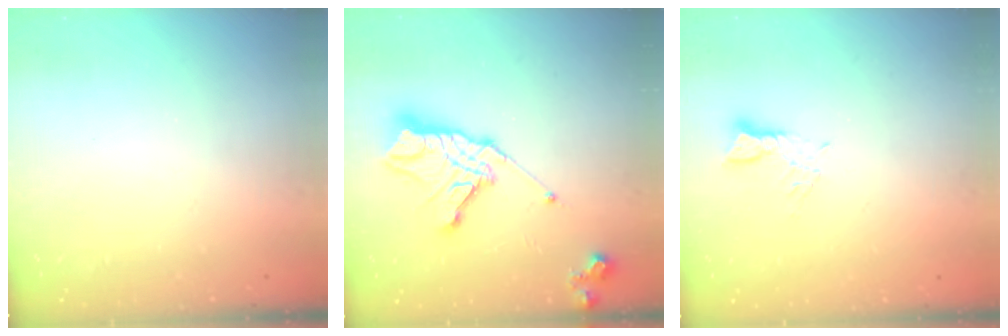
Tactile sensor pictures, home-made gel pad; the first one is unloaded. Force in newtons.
{"total": 17.5, "press": 17.4, "slide": 1.6}
{"total": 2.6, "press": 2.6, "slide": 0.3}